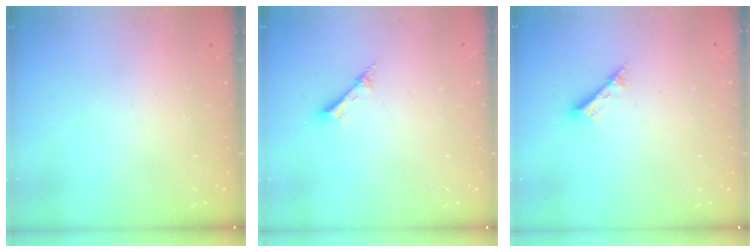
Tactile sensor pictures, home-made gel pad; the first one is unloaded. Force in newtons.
{"total": 2.8, "press": 2.7, "slide": 0.4}
{"total": 2.6, "press": 2.6, "slide": 0.2}